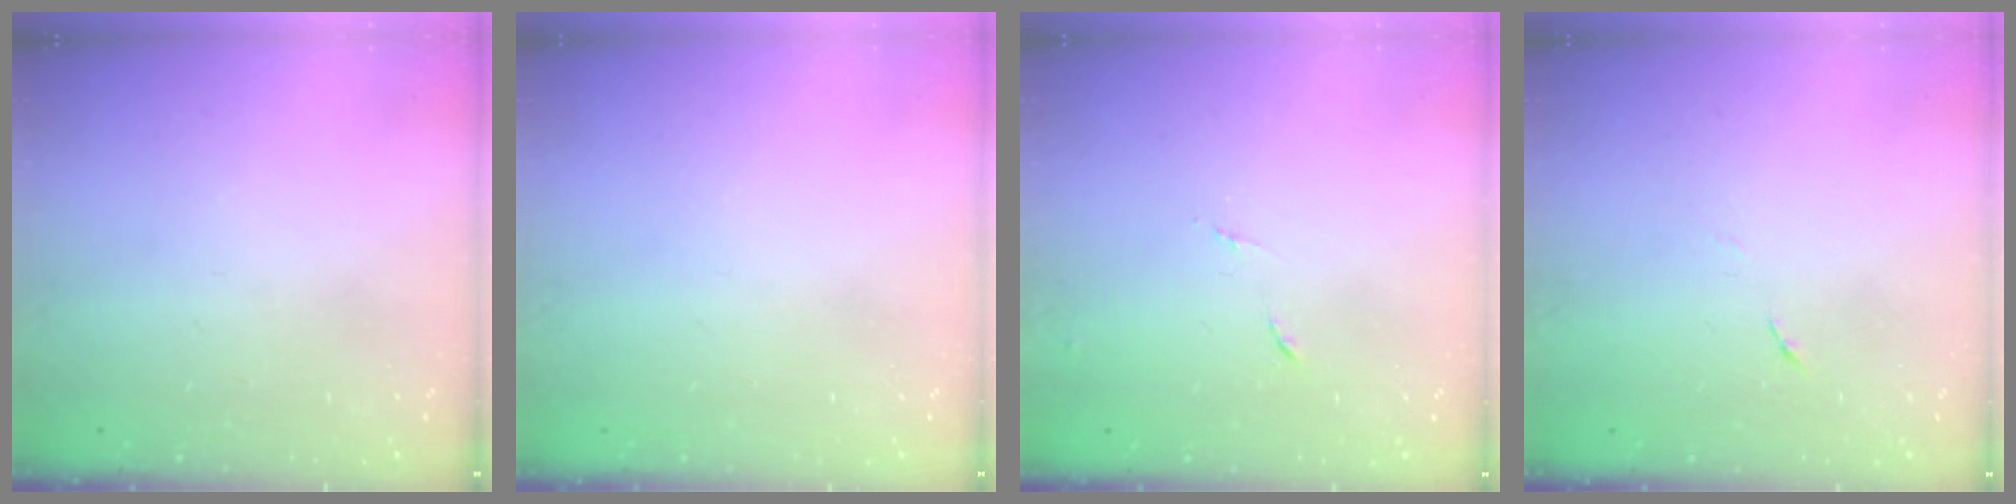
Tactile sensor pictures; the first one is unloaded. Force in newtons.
{"total": 0.0}
{"total": 5.9, "press": 5.9, "slide": 0.6}
{"total": 3.9, "press": 3.5, "slide": 1.6}